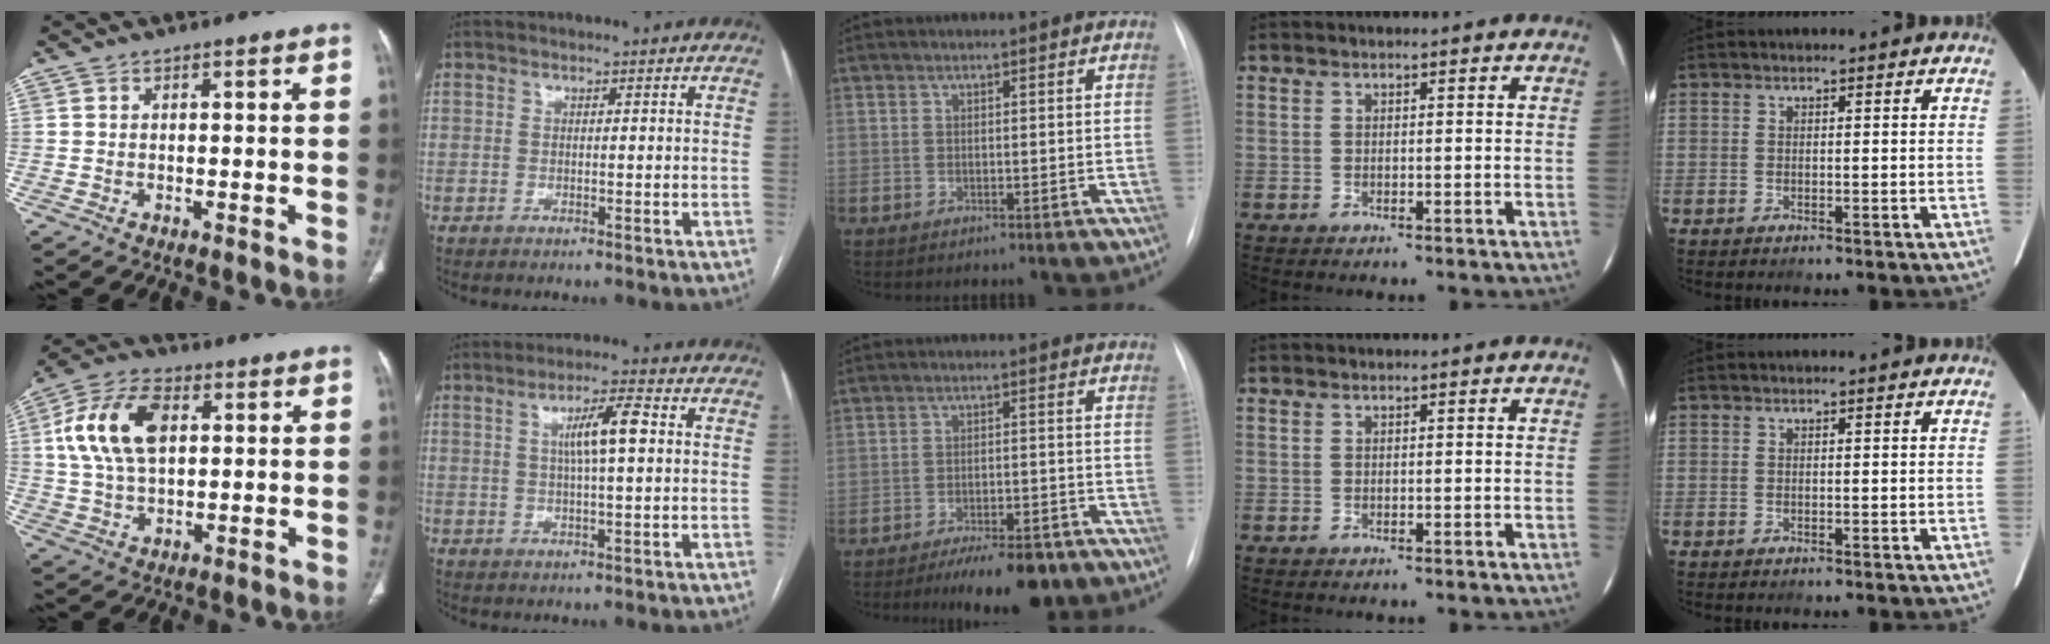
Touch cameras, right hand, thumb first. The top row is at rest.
{"thumb": {"total": 14.1, "force": [3.2, 8.3, 10.9], "torque": [-0.210, 0.013, 0.057]}, "index": {"total": 6.5, "force": [1.3, 0.7, 6.3], "torque": [-0.111, 0.010, 0.022]}, "middle": {"total": 8.2, "force": [-6.2, 2.5, 4.8], "torque": [-0.065, -0.005, -0.093]}}